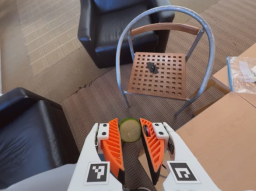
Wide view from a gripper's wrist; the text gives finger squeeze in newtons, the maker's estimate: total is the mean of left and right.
{"total": 9.7, "left": 9.7, "right": 9.6}